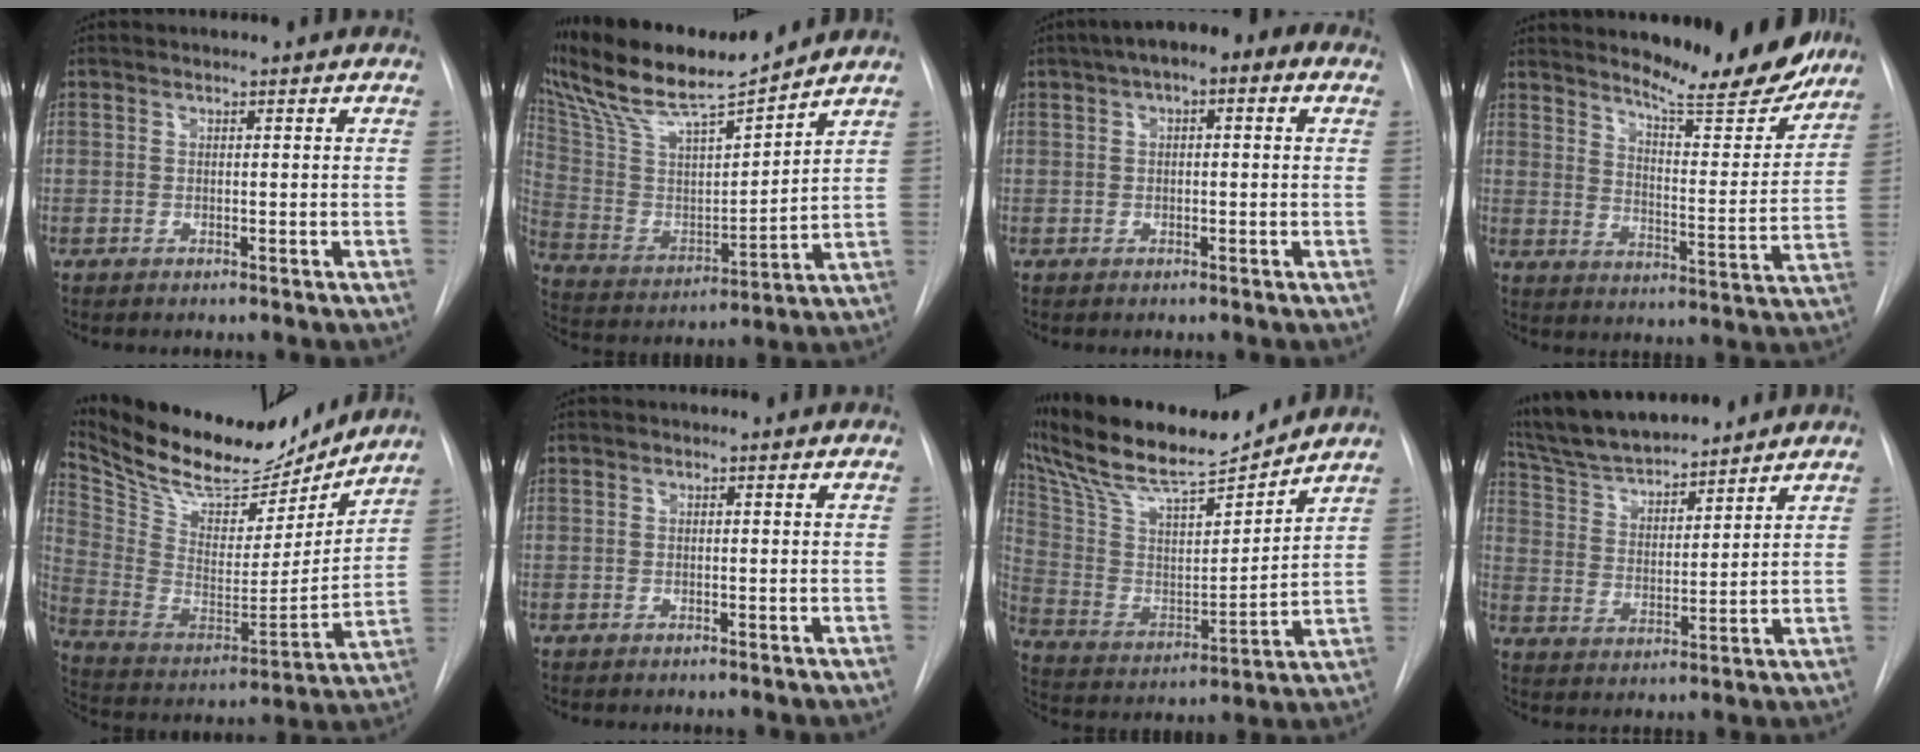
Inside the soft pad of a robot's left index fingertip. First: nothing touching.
{"total": 17.0, "force": [15.0, 1.1, 7.8], "torque": [-0.156, -0.003, 0.280]}
{"total": 7.7, "force": [3.7, 2.7, 6.2], "torque": [-0.099, 0.036, 0.049]}
{"total": 16.2, "force": [14.8, 1.6, 6.4], "torque": [-0.092, -0.054, 0.198]}
{"total": 23.2, "force": [20.3, 7.3, 8.5], "torque": [-0.177, -0.017, 0.327]}
{"total": 0.0}
{"total": 20.2, "force": [17.9, 2.3, 9.0], "torque": [-0.177, 0.003, 0.312]}
{"total": 13.4, "force": [12.3, 2.2, 5.0], "torque": [-0.094, 0.014, 0.223]}